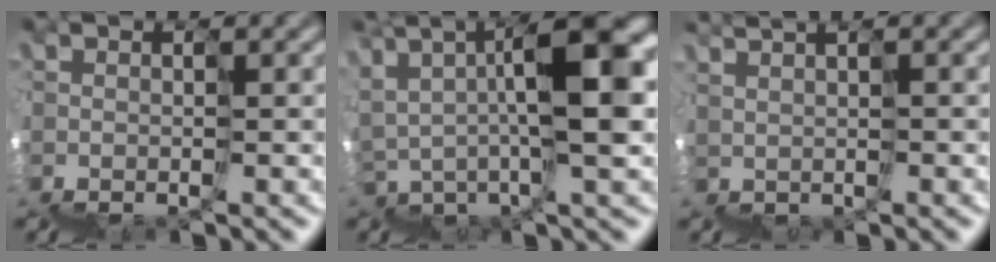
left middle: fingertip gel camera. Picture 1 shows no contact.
{"total": 9.6, "force": [5.0, 2.4, 7.9], "torque": [-0.143, 0.044, 0.089]}
{"total": 2.8, "force": [2.7, 0.2, 0.7], "torque": [0.009, 0.027, 0.052]}